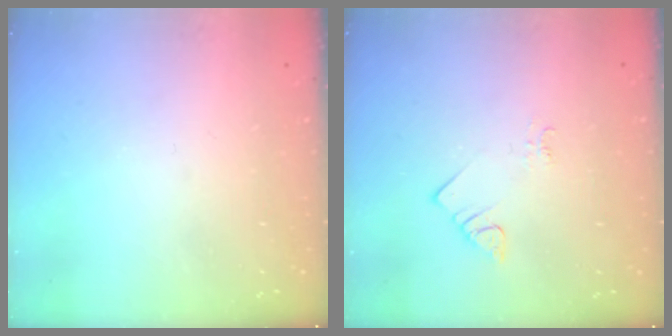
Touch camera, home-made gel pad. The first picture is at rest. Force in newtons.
{"total": 2.1, "press": 2.1, "slide": 0.4}